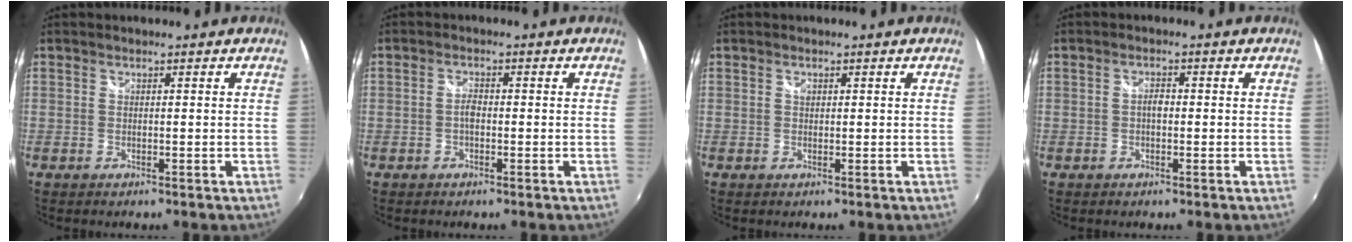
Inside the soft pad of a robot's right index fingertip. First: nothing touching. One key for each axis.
{"total": 1.8, "fx": -0.4, "fy": 0.9, "fz": 1.5, "tx": -0.028, "ty": 0.004, "tz": -0.010}
{"total": 0.8, "fx": 0.2, "fy": 0.7, "fz": 0.3, "tx": -0.004, "ty": 0.002, "tz": 0.002}
{"total": 1.5, "fx": -0.3, "fy": 0.8, "fz": 1.3, "tx": -0.024, "ty": 0.005, "tz": -0.007}